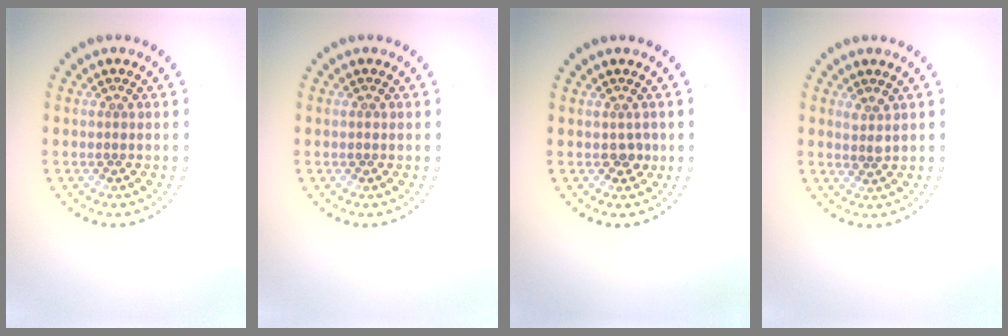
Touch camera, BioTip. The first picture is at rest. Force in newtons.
{"total": 0.6, "press": 0.6, "slide": 0.1}
{"total": 1.0, "press": 0.9, "slide": 0.4}
{"total": 1.4, "press": 1.2, "slide": 0.7}